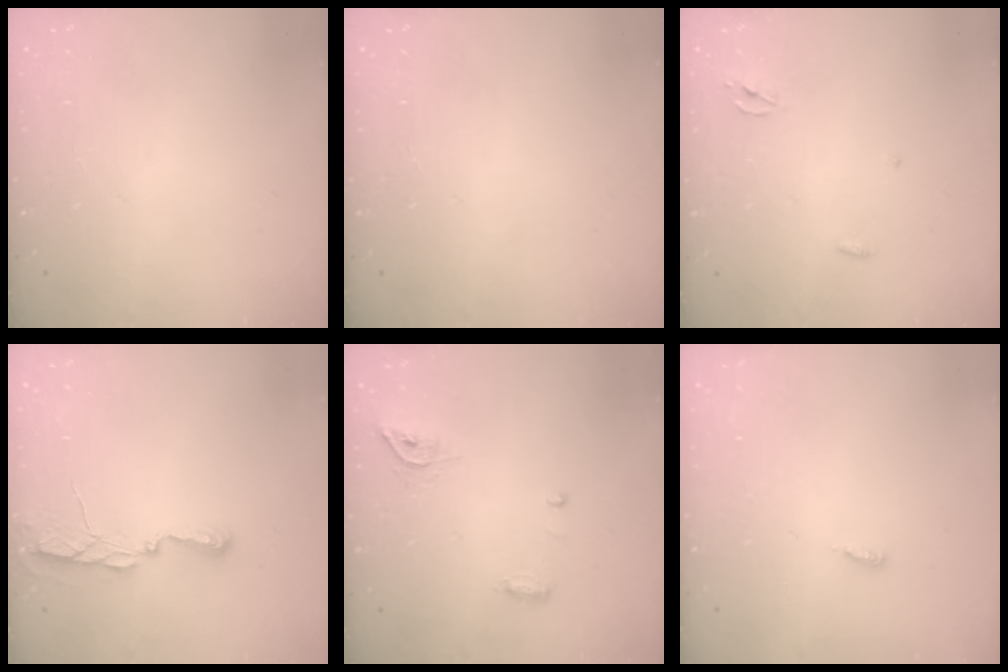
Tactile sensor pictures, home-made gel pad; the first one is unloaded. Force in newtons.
{"total": 0.0}
{"total": 2.3, "press": 2.3, "slide": 0.1}
{"total": 5.5, "press": 5.5, "slide": 0.6}
{"total": 8.5, "press": 7.0, "slide": 4.8}
{"total": 2.9, "press": 2.9, "slide": 0.2}